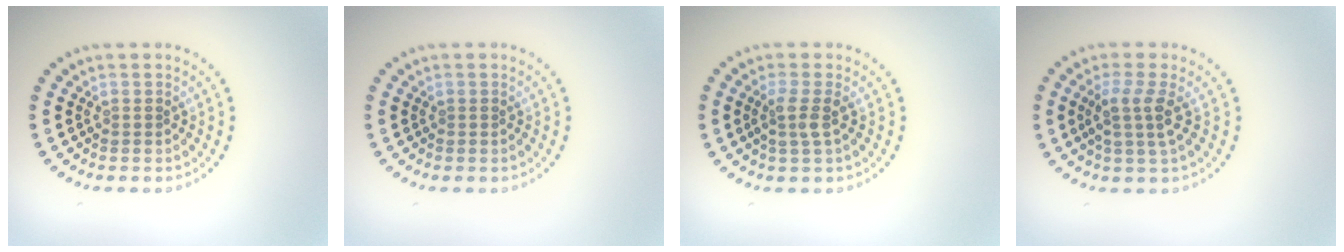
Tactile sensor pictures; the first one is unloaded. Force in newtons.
{"total": 0.0}
{"total": 1.8, "press": 1.4, "slide": 1.1}
{"total": 2.7, "press": 2.1, "slide": 1.6}